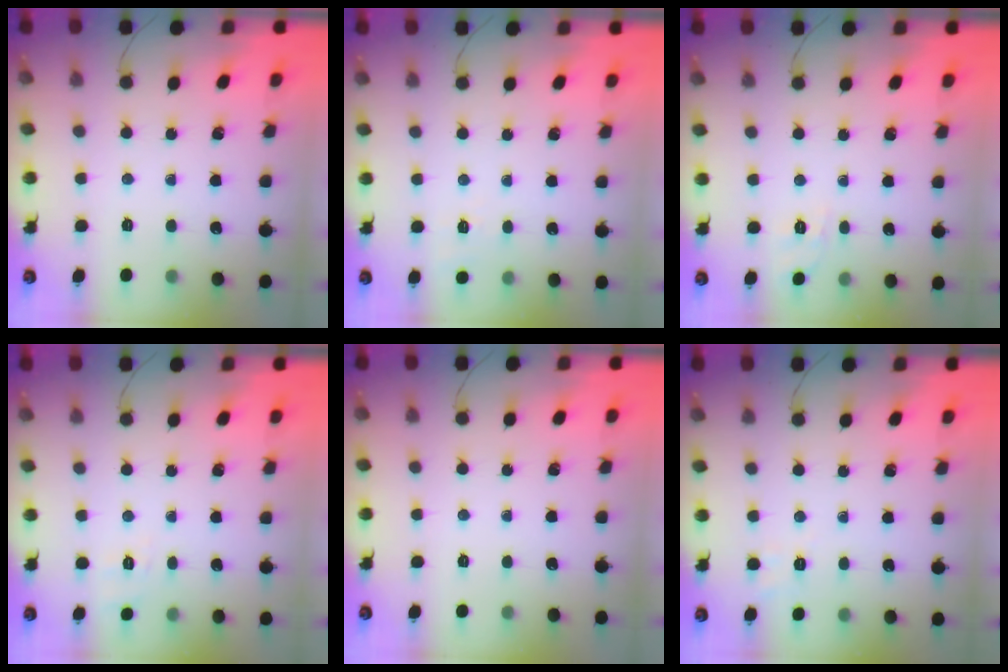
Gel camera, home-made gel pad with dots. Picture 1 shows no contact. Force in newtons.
{"total": 3.7, "press": 3.1, "slide": 2.0}
{"total": 1.6, "press": 0.0, "slide": 1.6}
{"total": 2.9, "press": 2.2, "slide": 1.9}
{"total": 0.0}
{"total": 2.9, "press": 2.2, "slide": 1.9}